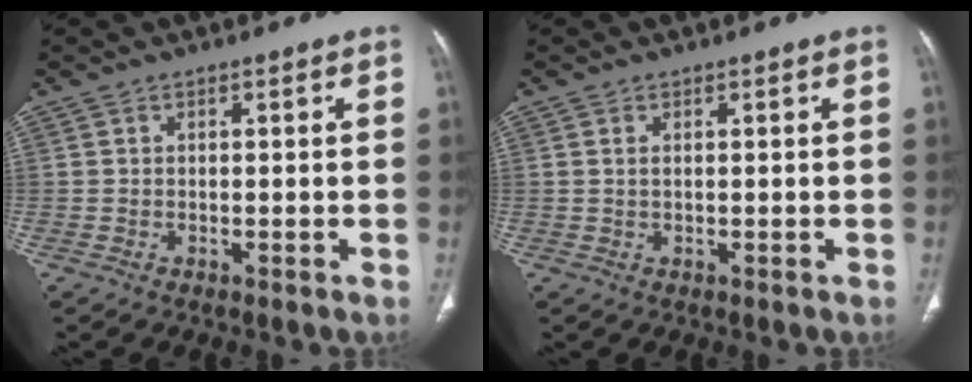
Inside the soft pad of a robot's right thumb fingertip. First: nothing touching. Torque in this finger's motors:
{"motor_torque": [-0.34, -0.45, 0.46, 0.05, -0.03]}